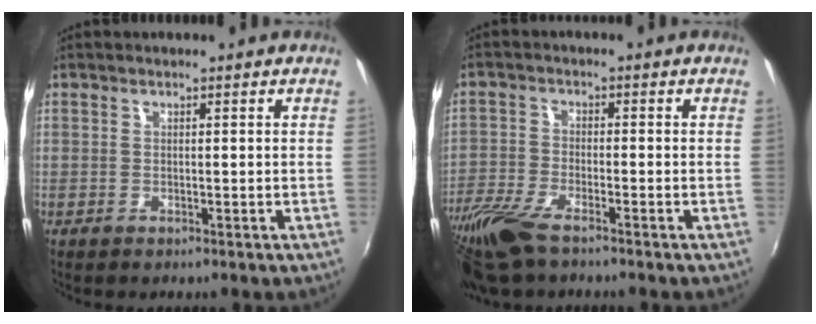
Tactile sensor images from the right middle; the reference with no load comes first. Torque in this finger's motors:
{"motor_torque": [1.10, -1.04, 0.53, 0.20]}